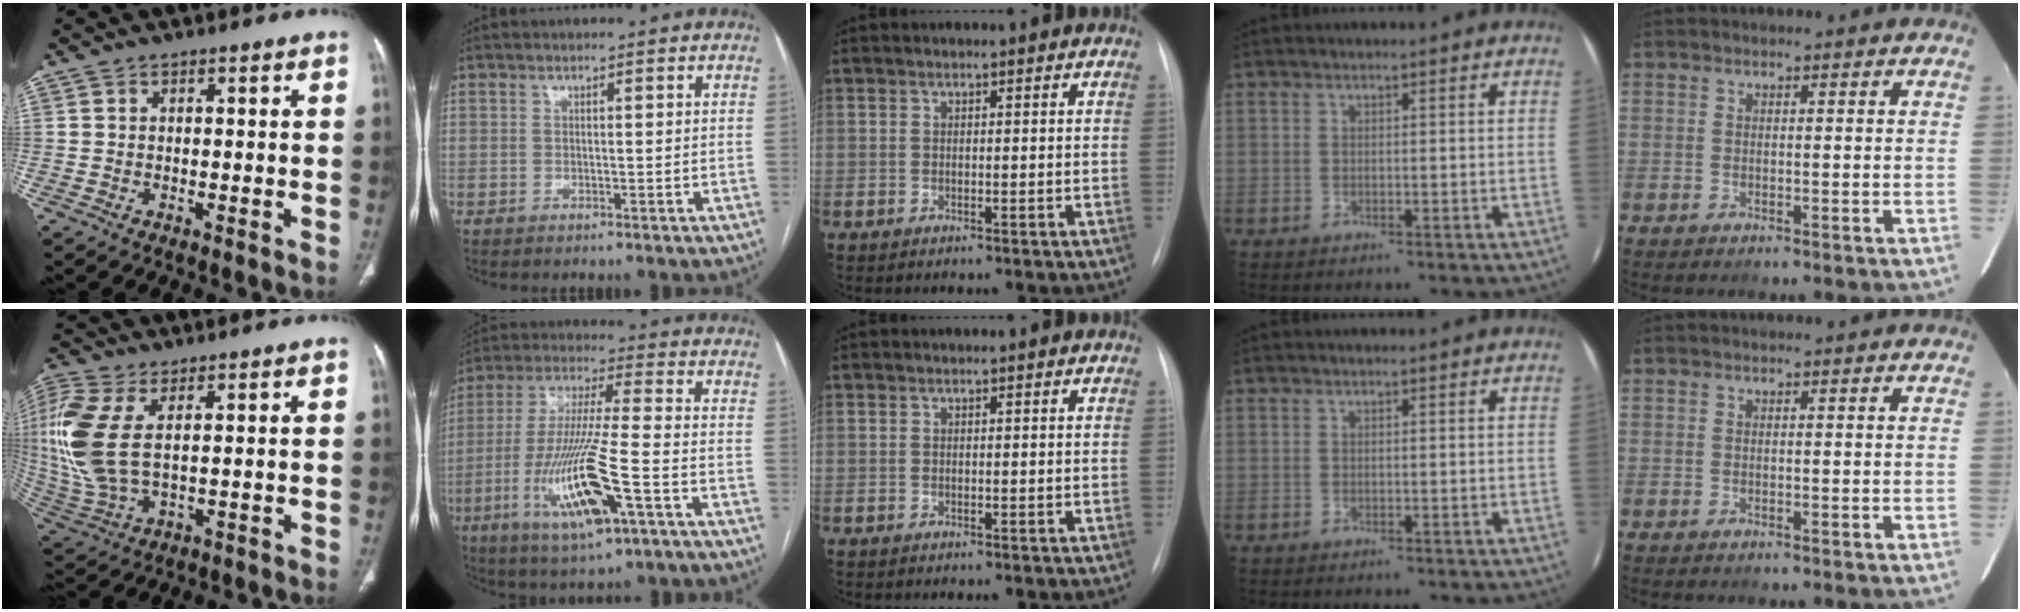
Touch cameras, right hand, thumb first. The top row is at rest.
{"thumb": {"total": 15.6, "force": [3.2, 7.9, 13.1], "torque": [-0.334, -0.004, 0.074]}, "index": {"total": 16.4, "force": [-6.1, 1.3, 15.2], "torque": [-0.310, -0.023, -0.108]}}